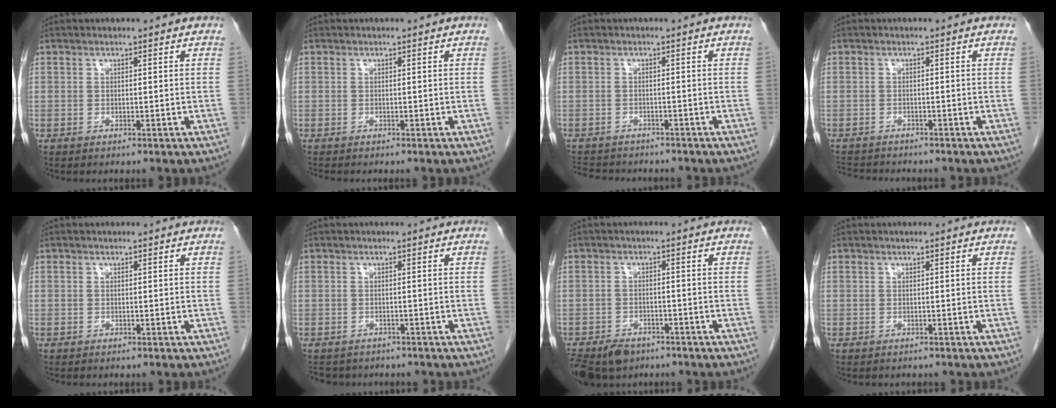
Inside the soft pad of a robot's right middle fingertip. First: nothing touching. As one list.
[{"total": 0.9, "force": [-0.8, 0.1, 0.3], "torque": [-0.008, -0.002, -0.014]}, {"total": 8.8, "force": [-7.8, 2.8, 2.8], "torque": [-0.058, -0.004, -0.107]}, {"total": 5.8, "force": [-5.5, 1.1, 1.6], "torque": [-0.026, -0.007, -0.084]}, {"total": 0.0}, {"total": 5.7, "force": [-5.0, 2.6, 1.1], "torque": [-0.014, 0.000, -0.063]}, {"total": 9.2, "force": [-6.6, 5.2, 3.6], "torque": [-0.084, -0.013, -0.102]}, {"total": 0.6, "force": [-0.5, 0.3, 0.1], "torque": [-0.008, 0.001, -0.008]}]